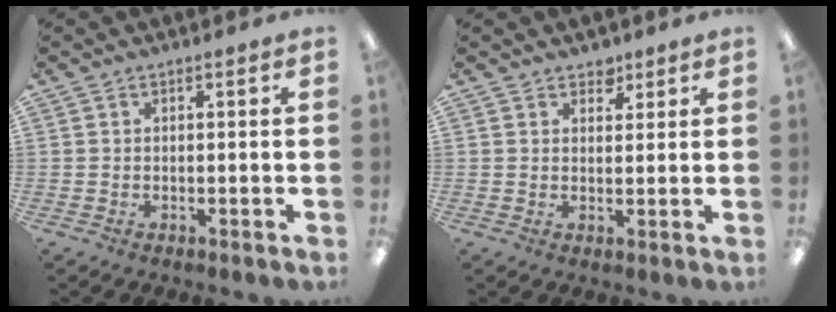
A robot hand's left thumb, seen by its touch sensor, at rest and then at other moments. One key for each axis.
{"total": 3.2, "fx": 2.4, "fy": 1.9, "fz": 0.6, "tx": 0.007, "ty": -0.011, "tz": 0.041}